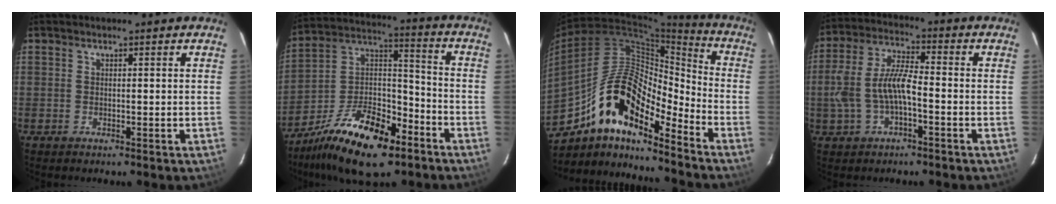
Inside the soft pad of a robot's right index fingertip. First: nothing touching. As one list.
[{"total": 19.5, "force": [-12.0, 8.6, 12.8], "torque": [-0.246, 0.008, -0.208]}, {"total": 17.3, "force": [-11.9, 5.6, 11.3], "torque": [-0.195, 0.010, -0.224]}, {"total": 9.8, "force": [-2.4, 3.9, 8.6], "torque": [-0.186, 0.011, -0.041]}]